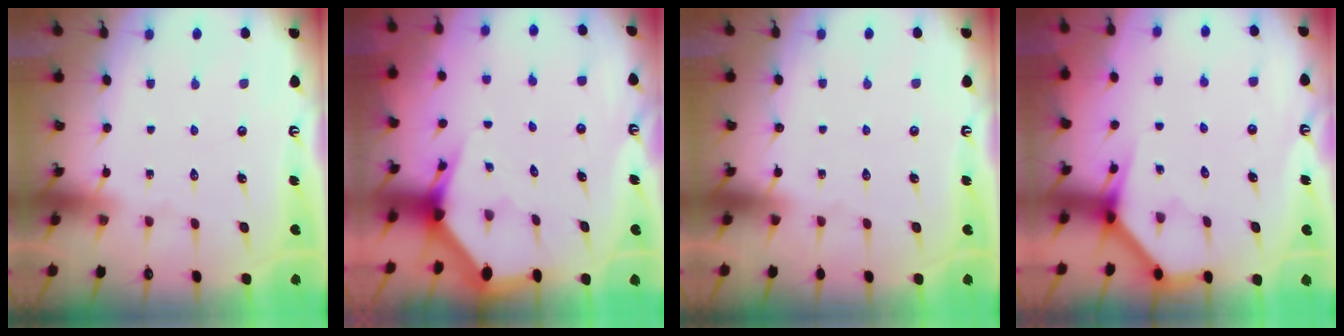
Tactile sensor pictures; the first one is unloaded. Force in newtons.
{"total": 3.0, "press": 2.9, "slide": 0.5}
{"total": 0.0}
{"total": 4.0, "press": 4.0, "slide": 0.2}